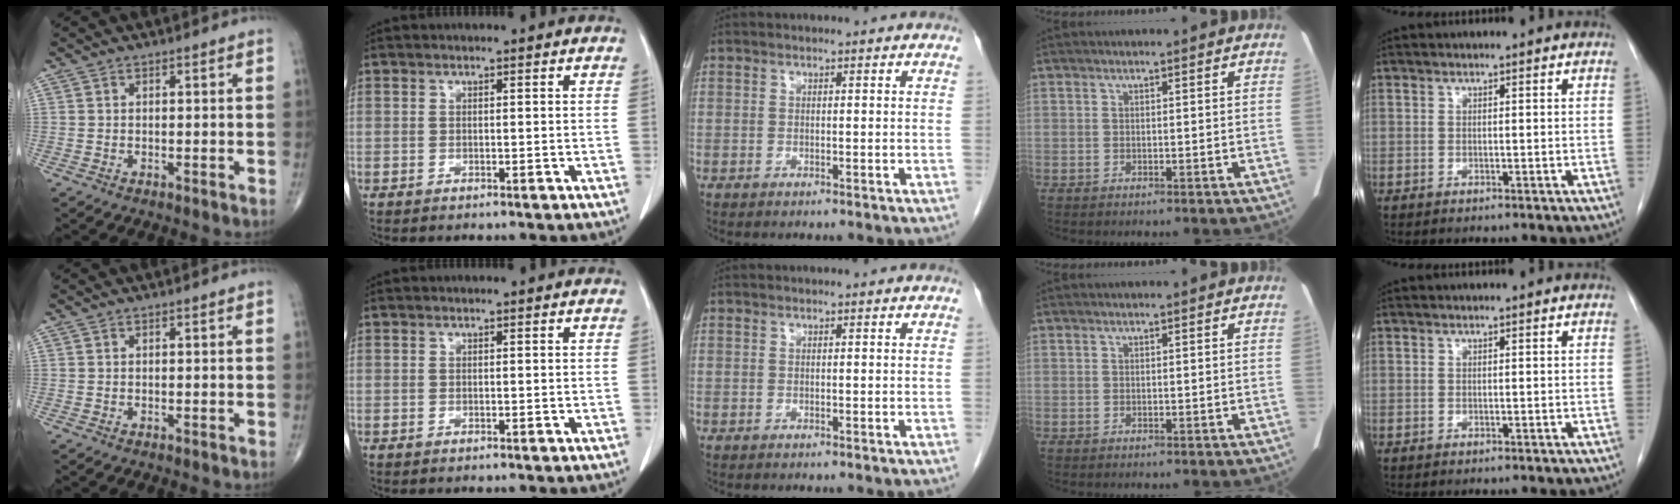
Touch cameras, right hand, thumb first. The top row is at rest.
{}